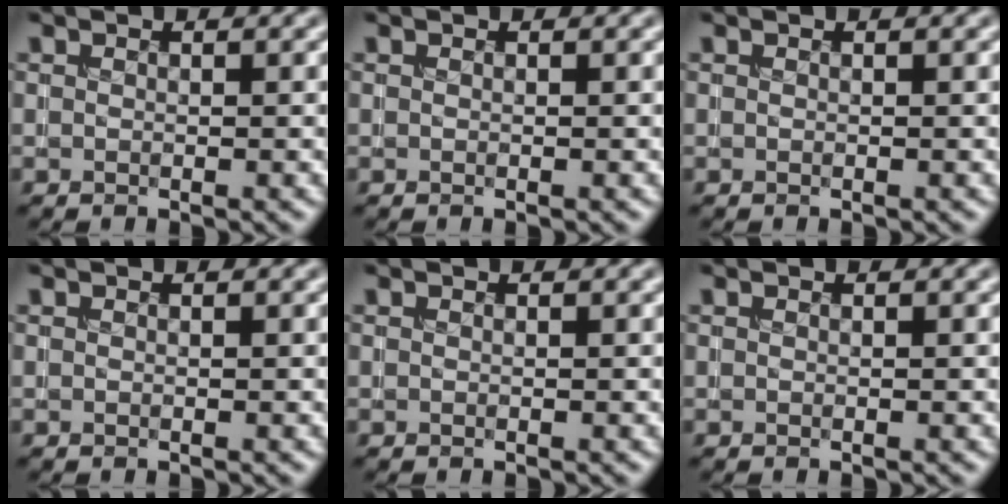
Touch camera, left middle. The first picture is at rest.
{"total": 0.0}
{"total": 0.0}
{"total": 0.0}
{"total": 0.0}
{"total": 0.0}